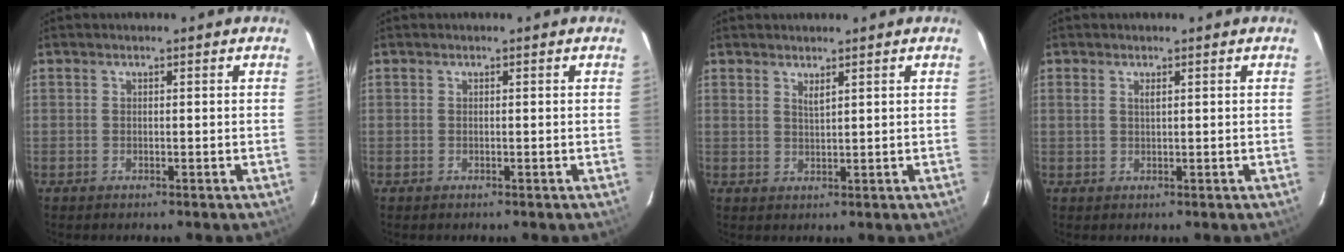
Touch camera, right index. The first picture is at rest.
{"total": 0.0}
{"total": 1.6, "force": [1.3, 0.2, 1.0], "torque": [-0.019, -0.002, 0.023]}
{"total": 1.1, "force": [0.5, 0.4, 0.9], "torque": [-0.017, 0.001, 0.010]}